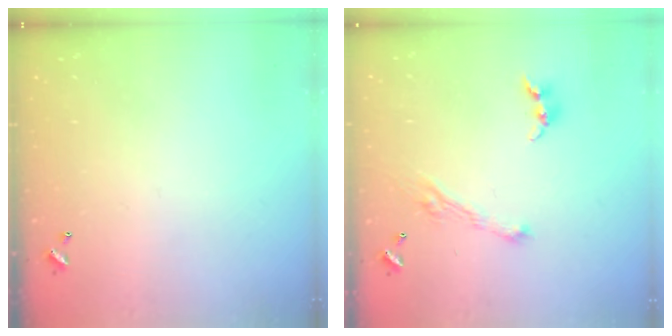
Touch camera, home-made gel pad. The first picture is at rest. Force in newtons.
{"total": 3.6, "press": 3.5, "slide": 0.4}